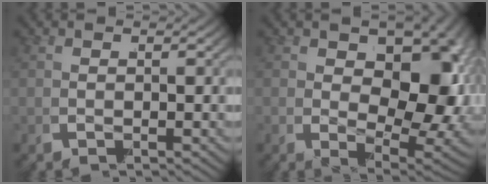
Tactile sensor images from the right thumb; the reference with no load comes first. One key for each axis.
{"total": 13.7, "fx": -0.4, "fy": 8.4, "fz": 10.8, "tx": -0.172, "ty": -0.047, "tz": 0.014}